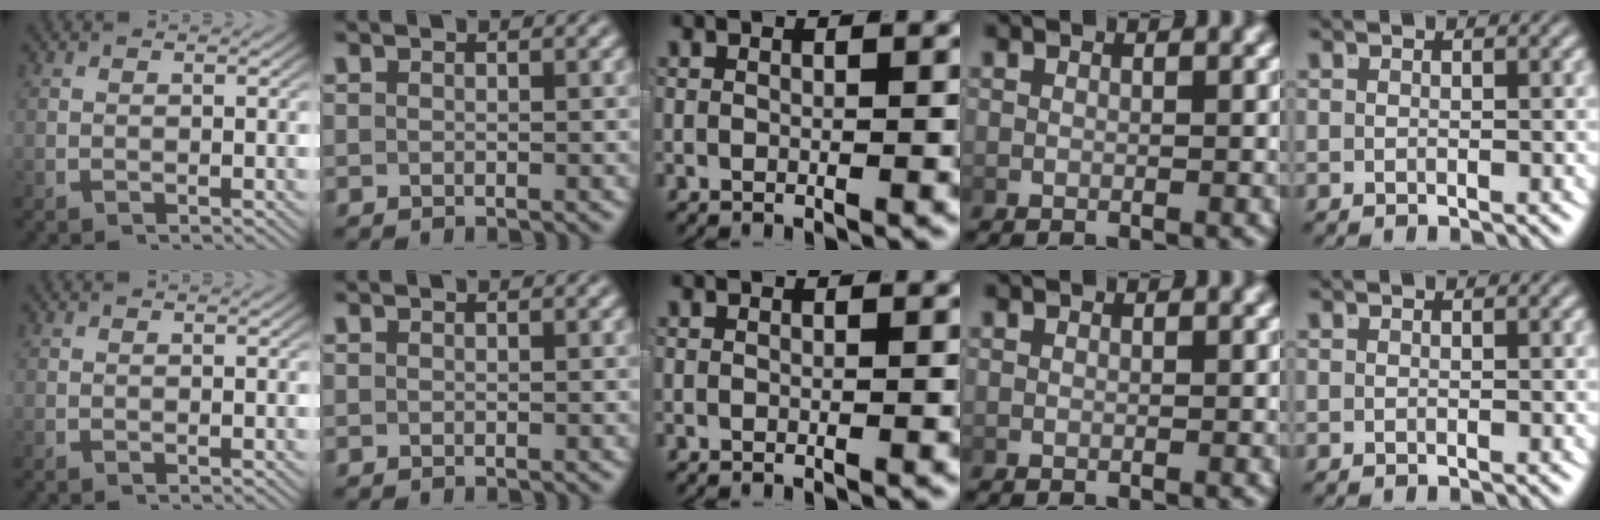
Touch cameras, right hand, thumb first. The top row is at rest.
{}